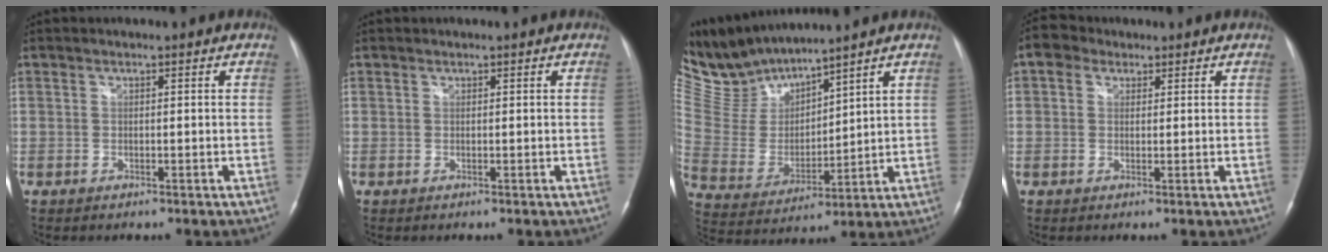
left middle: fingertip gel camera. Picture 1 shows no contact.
{"total": 0.0}
{"total": 10.4, "force": [10.3, 0.8, 1.5], "torque": [-0.065, 0.009, 0.232]}
{"total": 3.4, "force": [1.6, 2.7, 1.2], "torque": [-0.031, 0.018, 0.027]}